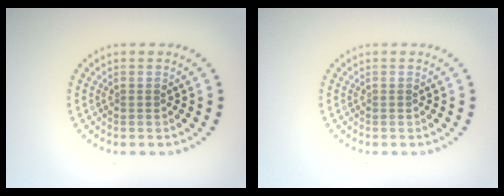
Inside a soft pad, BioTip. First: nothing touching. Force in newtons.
{"total": 0.0}